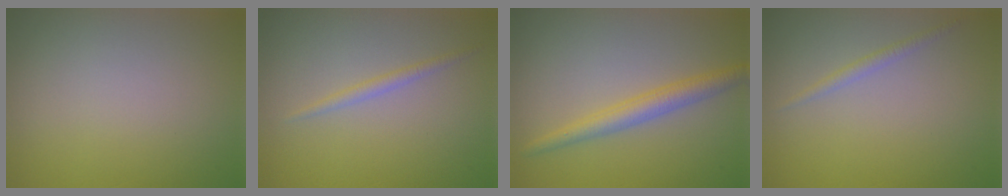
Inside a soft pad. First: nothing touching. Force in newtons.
{"total": 1.1, "press": 1.1, "slide": 0.0}
{"total": 2.7, "press": 2.7, "slide": 0.1}
{"total": 0.9, "press": 0.9, "slide": 0.1}